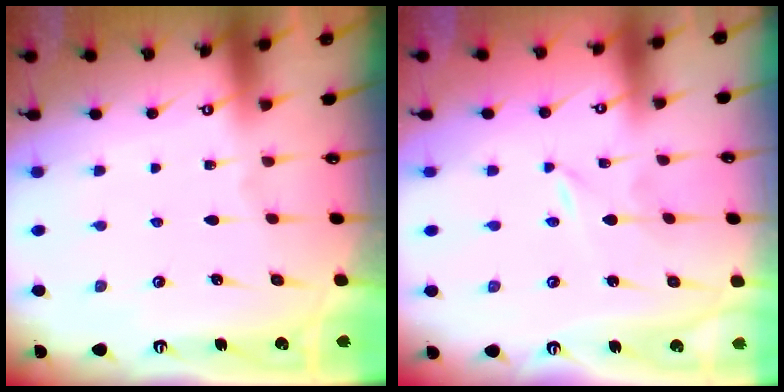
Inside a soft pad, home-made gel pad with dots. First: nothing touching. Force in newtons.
{"total": 0.0}